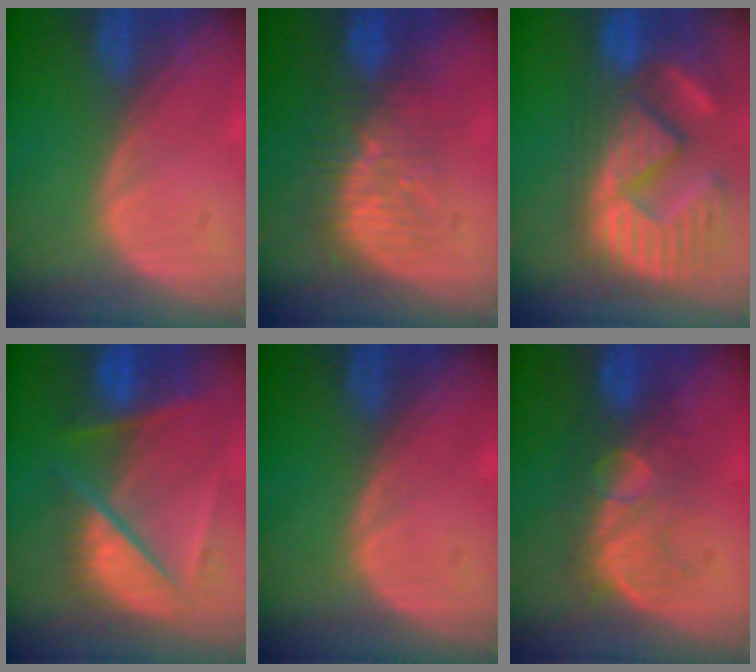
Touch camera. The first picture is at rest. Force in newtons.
{"total": 8.4, "press": 7.8, "slide": 3.0}
{"total": 13.8, "press": 12.2, "slide": 6.4}
{"total": 9.3, "press": 8.2, "slide": 4.4}
{"total": 0.0}
{"total": 7.8, "press": 7.7, "slide": 1.5}